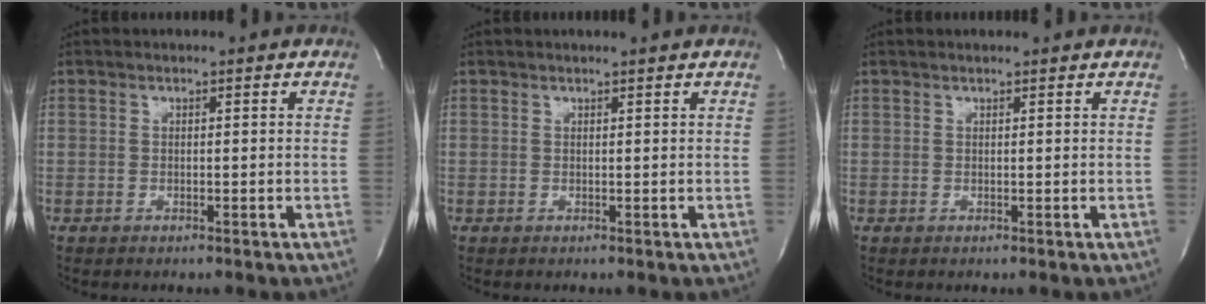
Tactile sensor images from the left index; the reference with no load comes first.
{"total": 2.1, "force": [1.9, -0.3, 0.7], "torque": [-0.010, 0.007, 0.024]}
{"total": 2.2, "force": [2.0, 0.1, 0.9], "torque": [-0.012, 0.018, 0.027]}